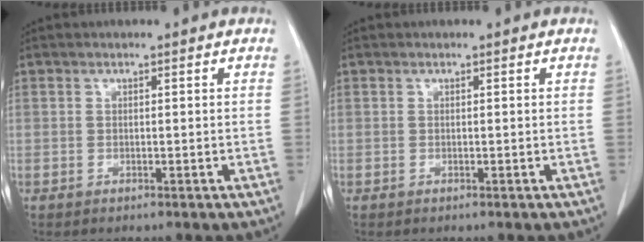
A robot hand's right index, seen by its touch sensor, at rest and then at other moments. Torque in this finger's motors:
{"motor_torque": [0.00, 0.00, 0.00, 0.00]}